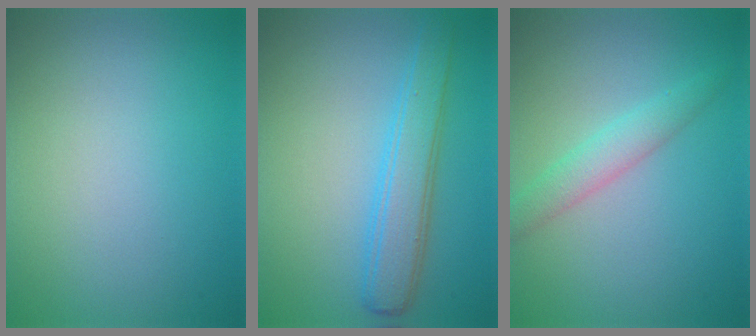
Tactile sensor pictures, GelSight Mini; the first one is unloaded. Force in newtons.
{"total": 3.7, "press": 3.7, "slide": 0.1}
{"total": 2.9, "press": 2.9, "slide": 0.1}